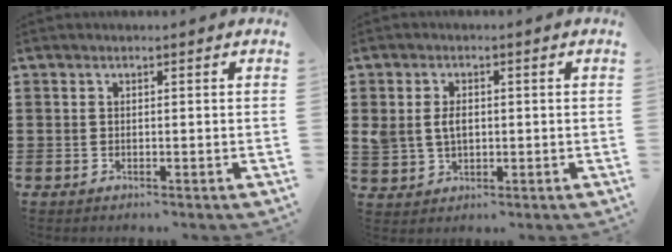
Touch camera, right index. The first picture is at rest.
{"total": 3.8, "force": [0.3, 2.8, 2.6], "torque": [-0.065, 0.008, 0.001]}